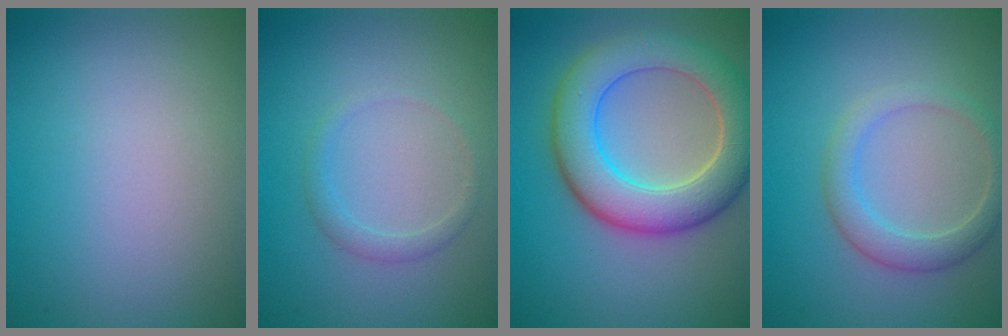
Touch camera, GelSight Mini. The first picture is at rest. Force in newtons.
{"total": 1.3, "press": 1.3, "slide": 0.0}
{"total": 8.1, "press": 8.1, "slide": 0.6}
{"total": 2.7, "press": 2.7, "slide": 0.2}